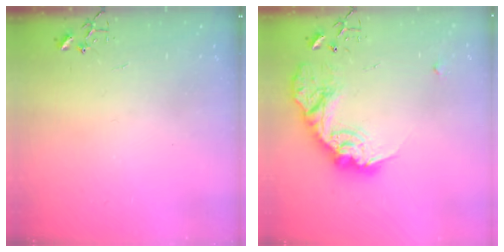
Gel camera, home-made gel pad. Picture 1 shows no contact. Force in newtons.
{"total": 19.4, "press": 19.3, "slide": 1.5}